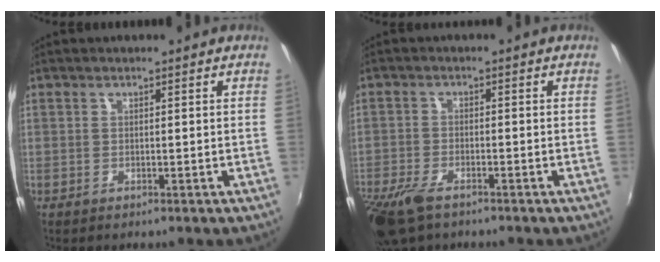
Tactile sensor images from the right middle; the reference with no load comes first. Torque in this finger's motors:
{"motor_torque": [1.02, -1.12, 0.83, 0.21]}